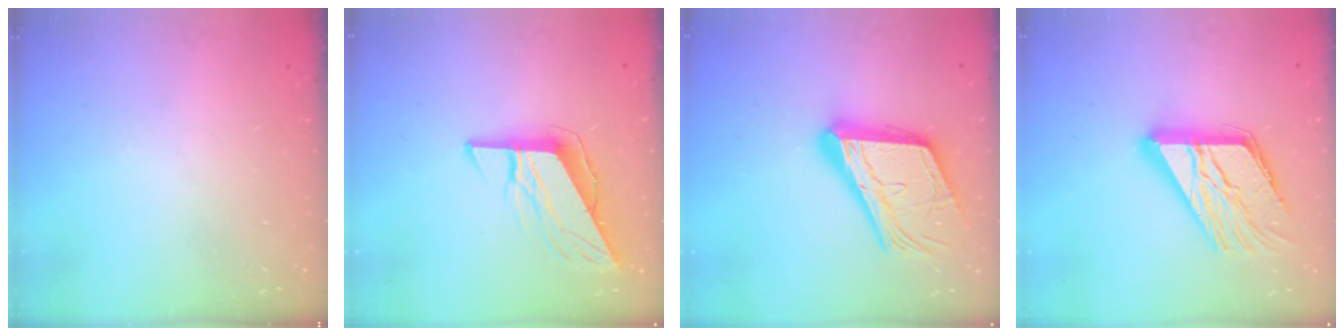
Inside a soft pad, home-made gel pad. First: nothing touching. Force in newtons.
{"total": 10.2, "press": 10.2, "slide": 0.6}
{"total": 23.2, "press": 22.8, "slide": 3.7}
{"total": 18.9, "press": 18.8, "slide": 1.9}